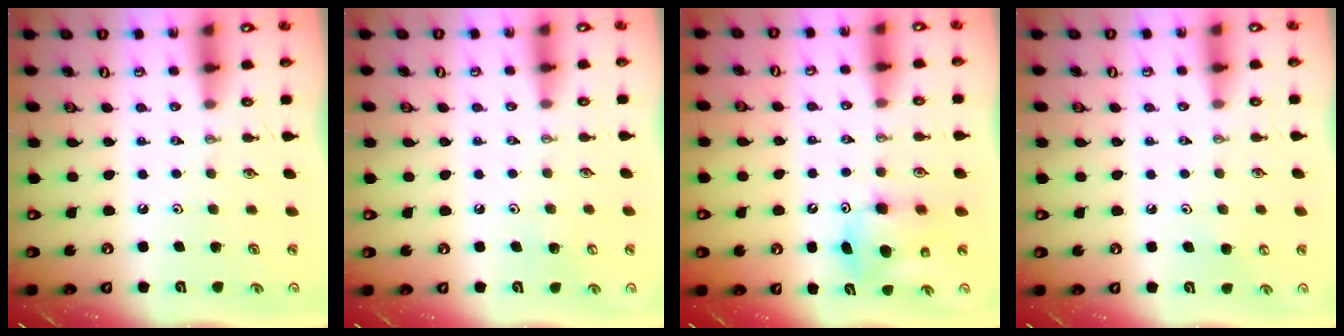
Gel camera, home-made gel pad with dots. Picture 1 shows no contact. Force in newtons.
{"total": 4.0, "press": 4.0, "slide": 0.2}
{"total": 9.2, "press": 9.2, "slide": 0.3}
{"total": 5.2, "press": 5.1, "slide": 0.9}